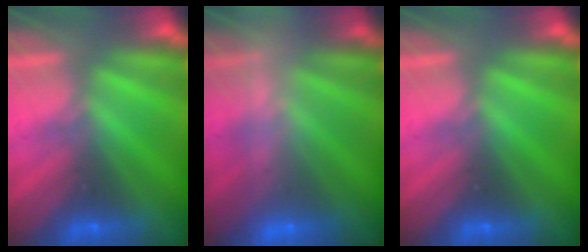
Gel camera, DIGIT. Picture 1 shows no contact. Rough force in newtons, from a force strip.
{"total": 2.5}
{"total": 0.0}